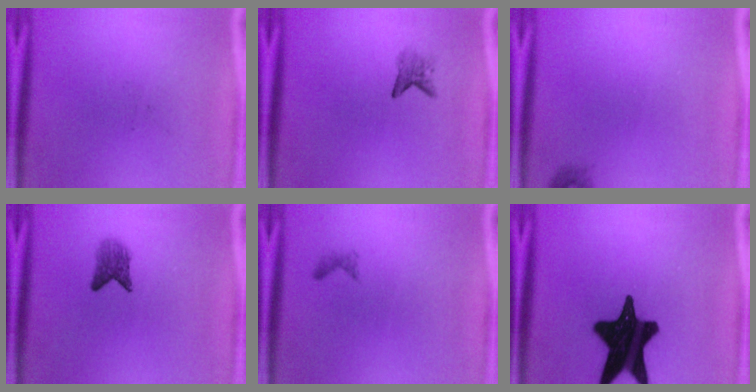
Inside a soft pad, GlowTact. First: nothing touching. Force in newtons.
{"total": 1.8}
{"total": 0.9}
{"total": 2.8}
{"total": 0.6}
{"total": 19.6}